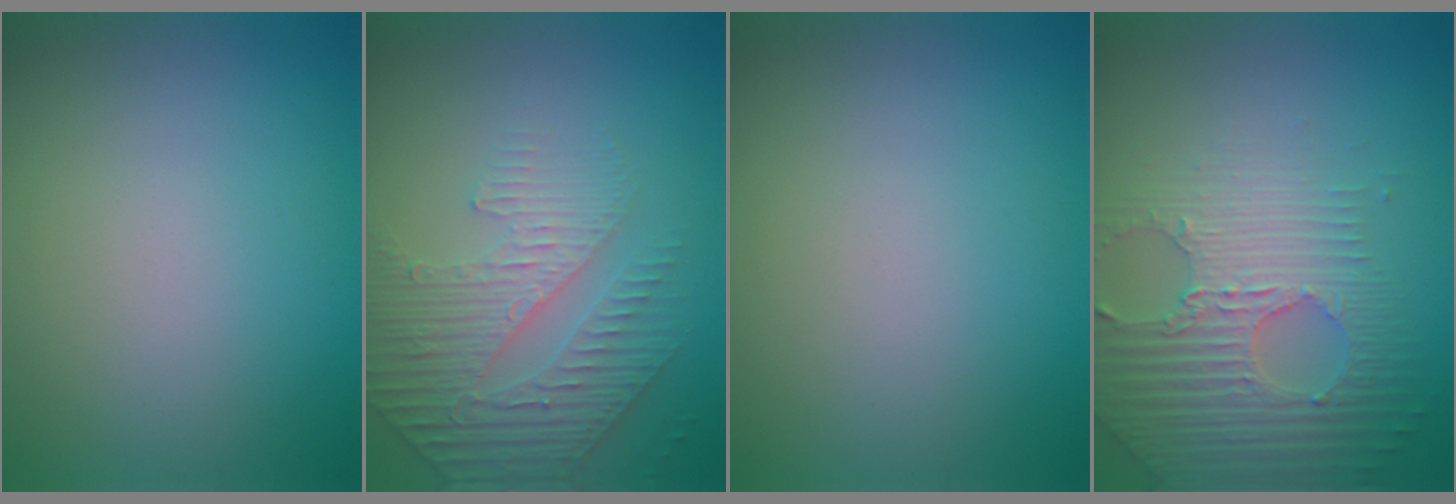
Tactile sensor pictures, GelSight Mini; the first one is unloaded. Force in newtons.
{"total": 4.7, "press": 3.4, "slide": 3.3}
{"total": 0.0}
{"total": 4.8, "press": 4.3, "slide": 2.2}